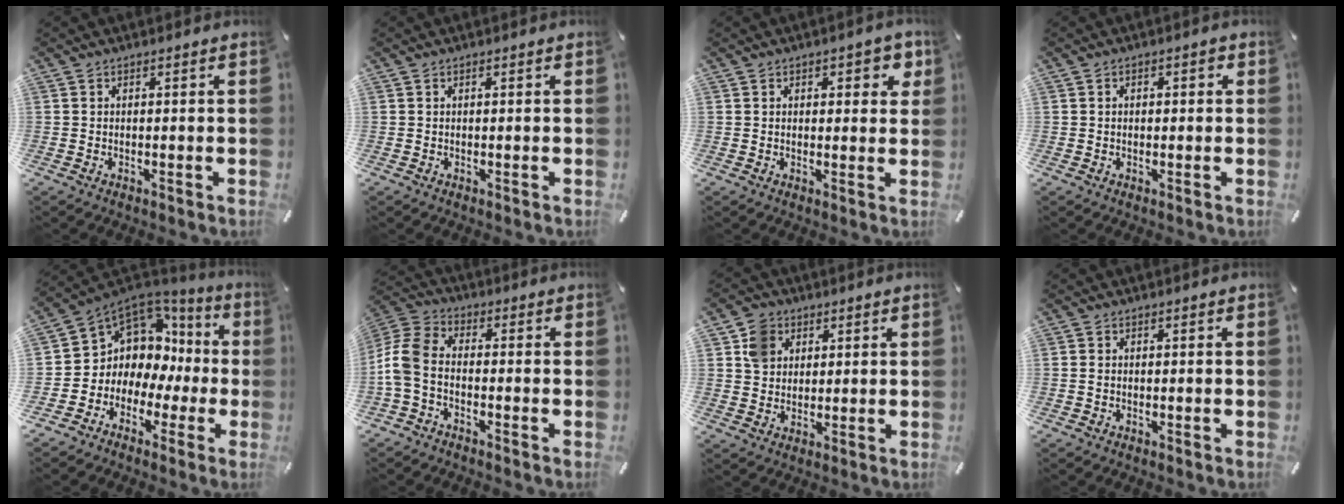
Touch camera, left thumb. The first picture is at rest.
{"total": 0.0}
{"total": 3.6, "force": [1.4, 2.2, 2.4], "torque": [-0.019, -0.004, 0.017]}
{"total": 1.6, "force": [0.0, 1.0, 1.3], "torque": [-0.025, 0.007, -0.002]}
{"total": 7.6, "force": [2.5, 7.1, 1.3], "torque": [-0.043, -0.049, 0.057]}
{"total": 7.6, "force": [-2.8, 4.5, 5.5], "torque": [-0.136, -0.002, -0.055]}
{"total": 6.6, "force": [2.5, 5.8, 1.8], "torque": [-0.029, 0.006, 0.047]}
{"total": 0.8, "force": [-0.2, 0.6, 0.6], "torque": [-0.012, 0.002, -0.005]}